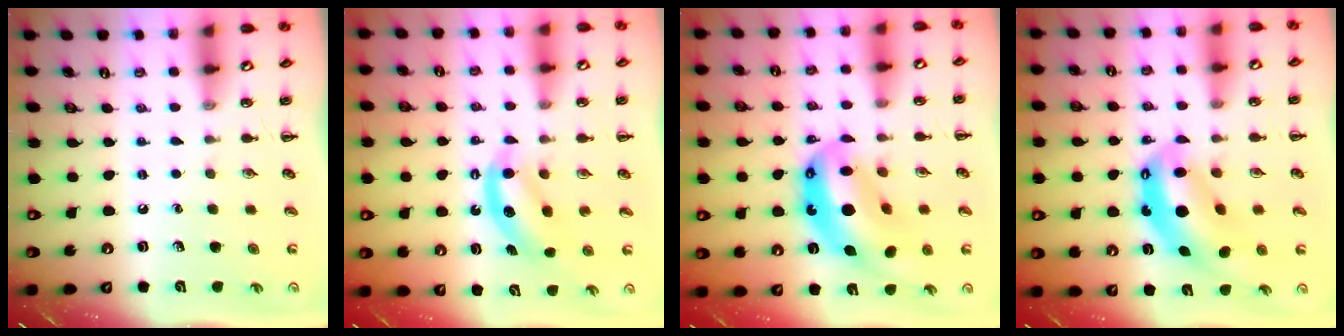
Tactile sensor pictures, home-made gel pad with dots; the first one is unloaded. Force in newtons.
{"total": 5.8, "press": 5.7, "slide": 0.7}
{"total": 15.6, "press": 15.0, "slide": 4.4}
{"total": 11.5, "press": 11.1, "slide": 3.1}